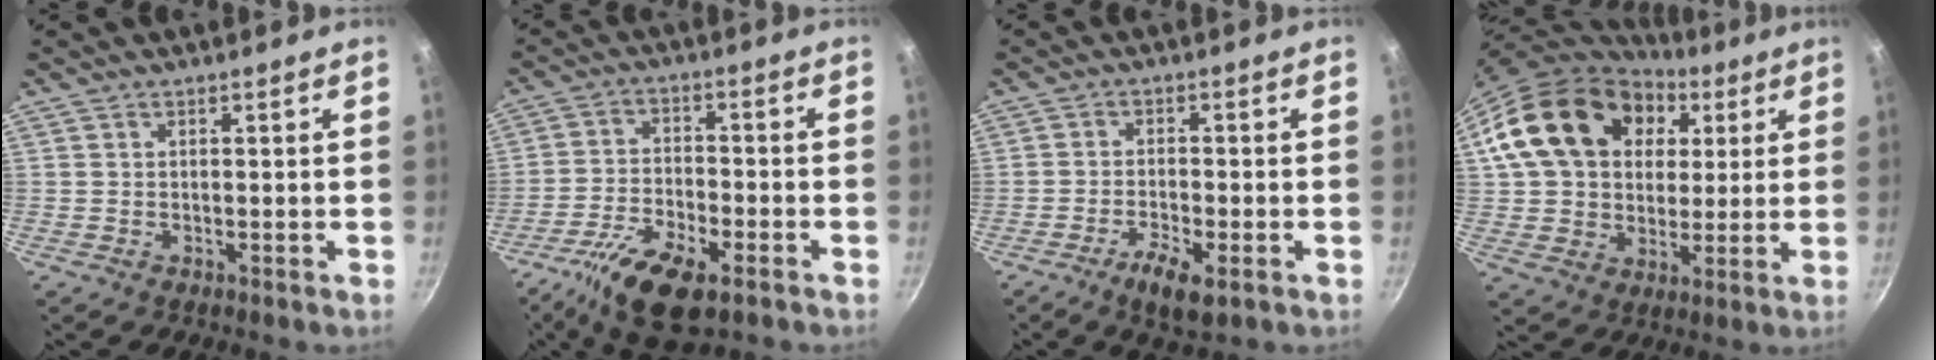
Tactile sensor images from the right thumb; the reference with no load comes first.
{"total": 12.6, "force": [-7.2, 5.1, 8.9], "torque": [-0.164, 0.026, -0.133]}
{"total": 5.9, "force": [-3.0, 1.9, 4.7], "torque": [-0.085, 0.012, -0.052]}
{"total": 22.3, "force": [6.8, 16.8, 12.9], "torque": [-0.210, 0.015, 0.116]}